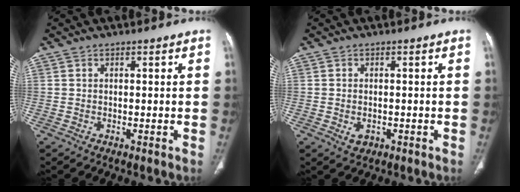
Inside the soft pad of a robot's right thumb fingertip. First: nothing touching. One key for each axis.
{"total": 2.3, "fx": -0.7, "fy": 1.7, "fz": 1.5, "tx": -0.020, "ty": 0.003, "tz": -0.004}